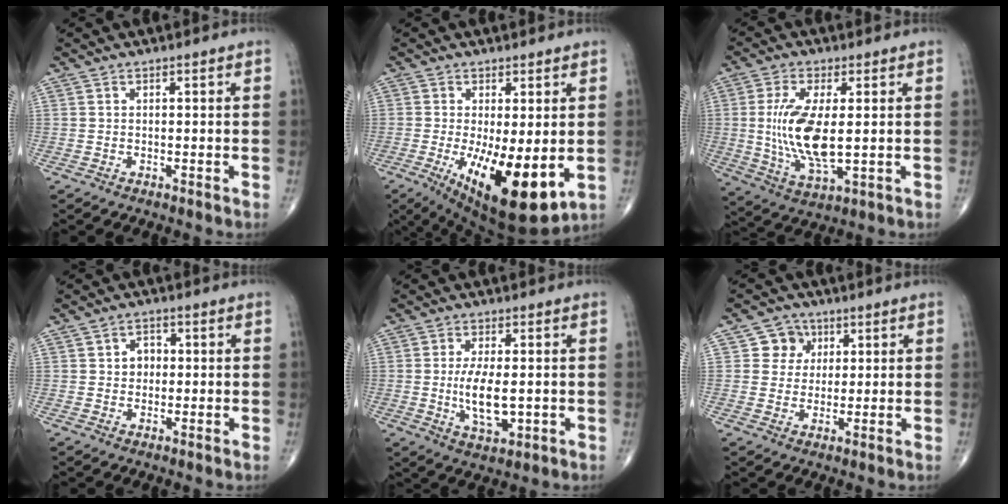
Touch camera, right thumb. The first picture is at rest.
{"total": 15.1, "force": [-3.2, 5.2, 13.8], "torque": [-0.217, -0.033, -0.031]}
{"total": 13.0, "force": [0.5, 5.0, 11.9], "torque": [-0.249, -0.019, 0.017]}
{"total": 3.3, "force": [0.3, 2.8, 1.8], "torque": [-0.009, 0.006, 0.001]}
{"total": 8.4, "force": [-0.6, 3.6, 7.5], "torque": [-0.133, -0.015, -0.006]}
{"total": 5.3, "force": [1.7, 4.9, 1.0], "torque": [0.016, 0.001, 0.023]}